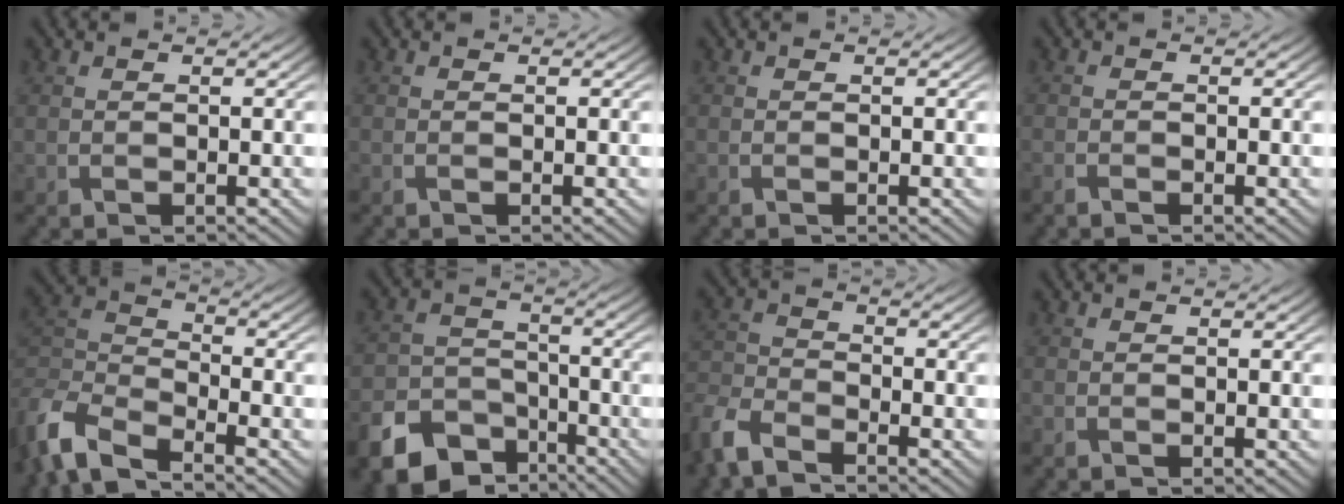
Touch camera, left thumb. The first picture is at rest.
{"total": 0.0}
{"total": 0.0}
{"total": 1.2, "force": [-1.1, 0.2, 0.5], "torque": [-0.013, -0.005, -0.024]}
{"total": 8.5, "force": [-6.9, 2.5, 4.2], "torque": [-0.103, -0.010, -0.150]}
{"total": 10.8, "force": [-7.5, 6.4, 4.5], "torque": [-0.106, -0.026, -0.131]}
{"total": 6.5, "force": [-5.3, 2.3, 2.9], "torque": [-0.070, -0.012, -0.124]}
{"total": 0.0}